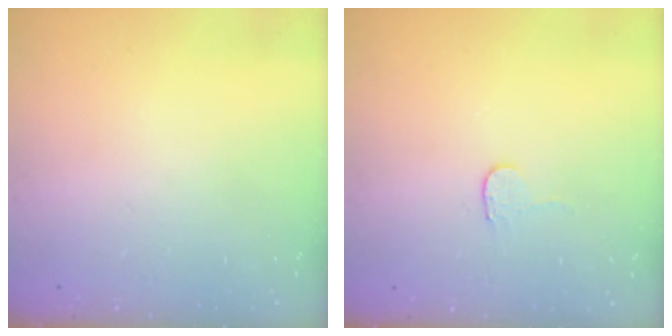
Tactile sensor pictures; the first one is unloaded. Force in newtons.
{"total": 2.3, "press": 2.3, "slide": 0.2}